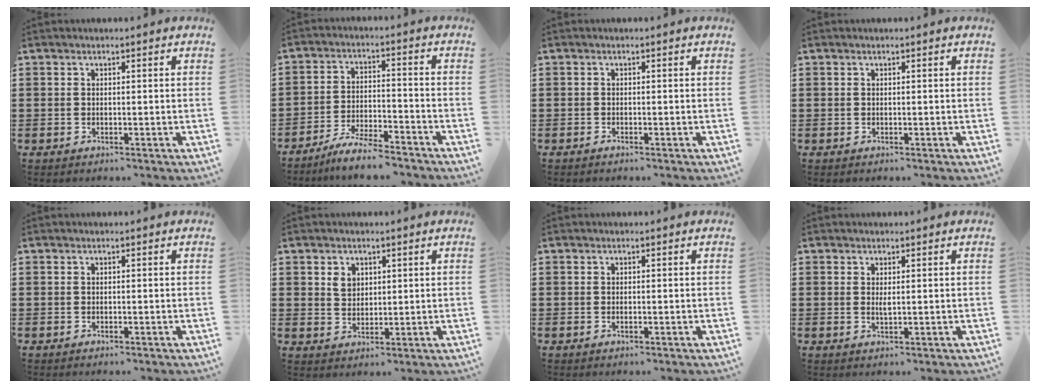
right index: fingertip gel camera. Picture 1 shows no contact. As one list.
[{"total": 5.7, "force": [-5.4, 0.1, 1.9], "torque": [-0.046, -0.002, -0.106]}, {"total": 0.5, "force": [-0.5, -0.1, 0.2], "torque": [-0.005, -0.004, -0.009]}, {"total": 0.0}, {"total": 0.0}, {"total": 2.7, "force": [1.3, 2.1, 1.1], "torque": [-0.028, 0.008, 0.023]}, {"total": 0.0}, {"total": 1.2, "force": [0.3, 0.2, 1.1], "torque": [-0.022, 0.002, 0.005]}]